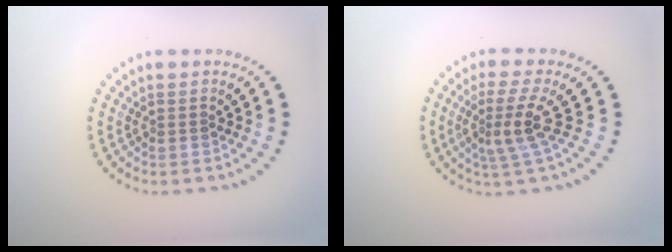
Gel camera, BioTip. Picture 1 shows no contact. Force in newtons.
{"total": 3.1, "press": 2.3, "slide": 2.1}